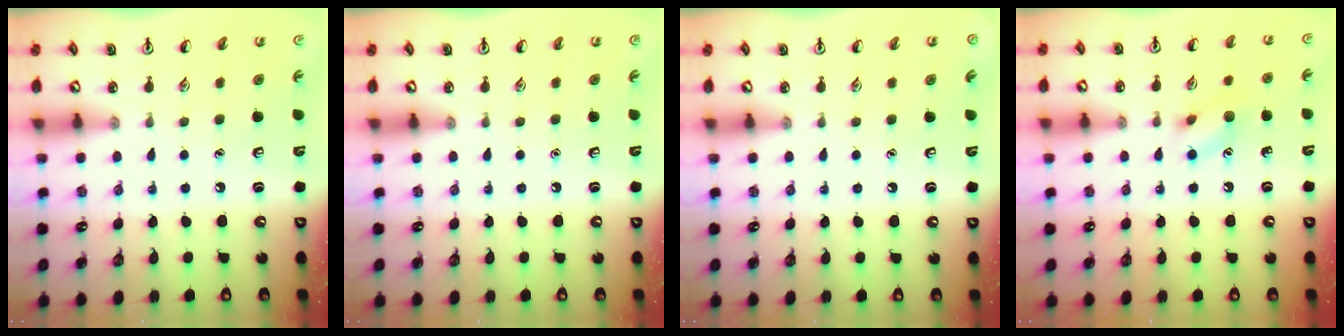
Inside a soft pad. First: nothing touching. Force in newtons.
{"total": 0.0}
{"total": 0.0}
{"total": 8.3, "press": 8.3, "slide": 0.4}